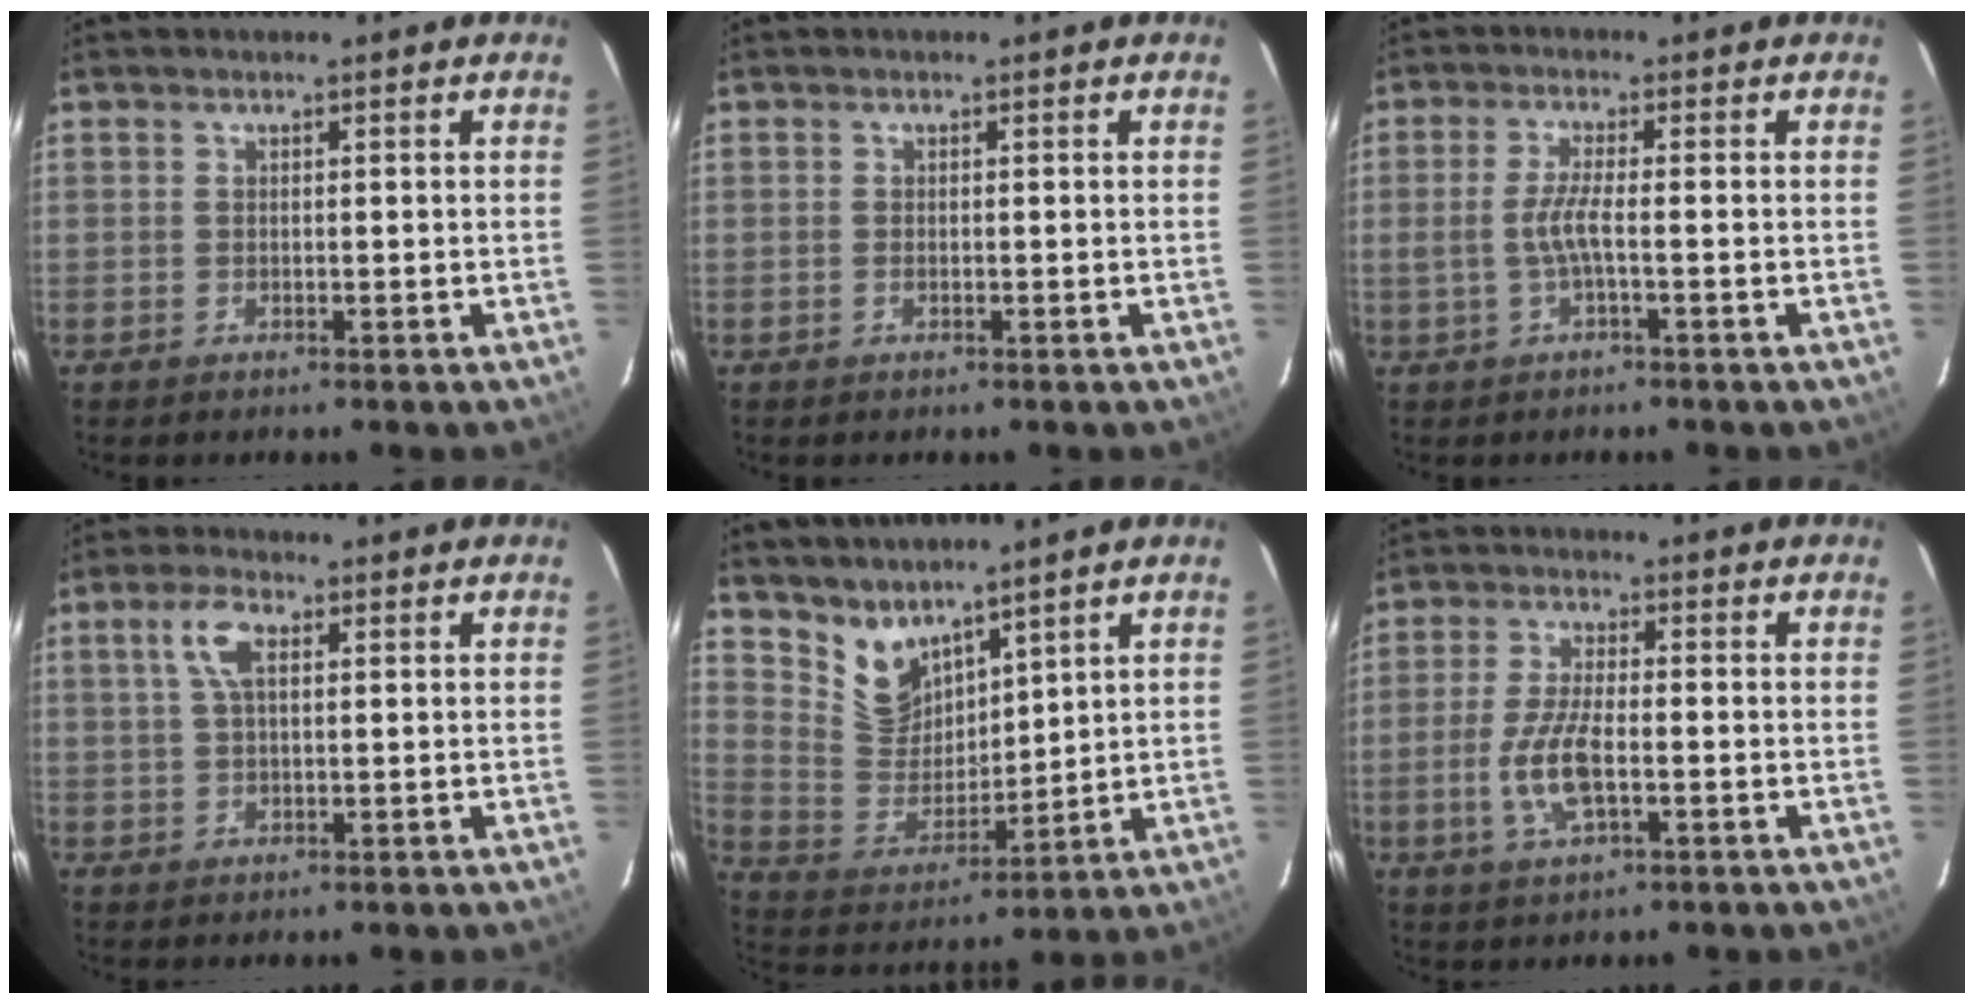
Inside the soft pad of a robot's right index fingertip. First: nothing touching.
{"total": 0.0}
{"total": 3.7, "force": [-0.9, -0.1, 3.5], "torque": [-0.075, -0.001, -0.016]}
{"total": 5.1, "force": [1.7, 2.2, 4.2], "torque": [-0.084, 0.011, 0.033]}
{"total": 9.0, "force": [7.4, 4.6, 2.5], "torque": [-0.047, -0.002, 0.160]}
{"total": 8.0, "force": [-2.0, 2.8, 7.2], "torque": [-0.154, -0.002, -0.040]}